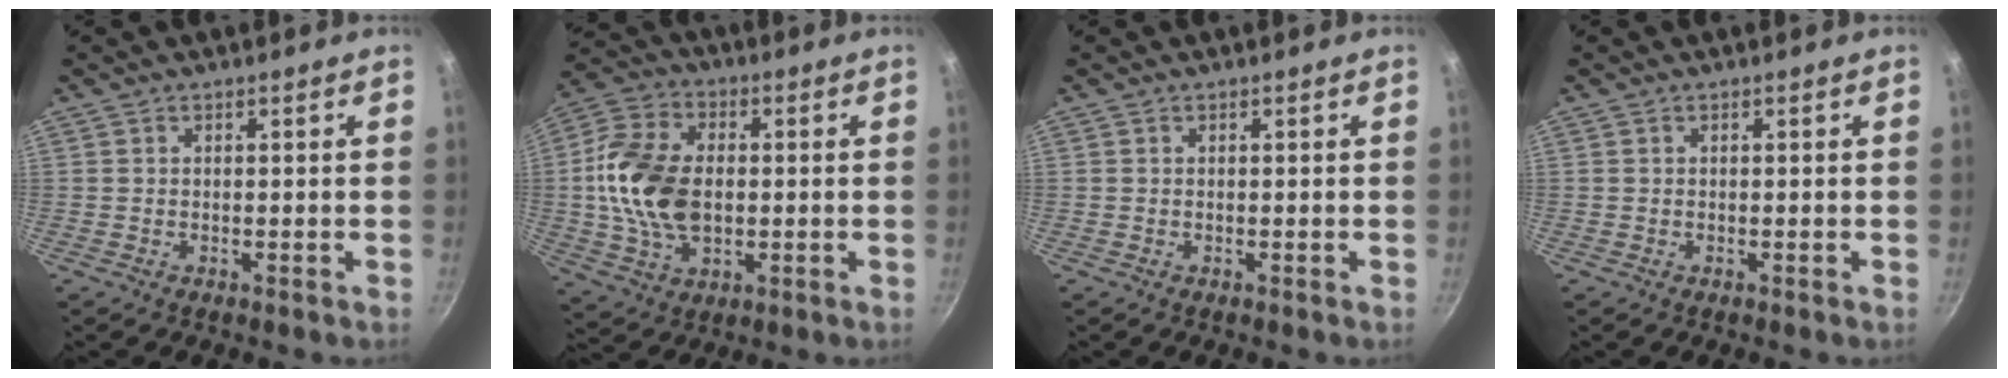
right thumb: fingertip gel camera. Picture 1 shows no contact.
{"total": 16.5, "force": [0.0, 11.0, 12.3], "torque": [-0.218, 0.013, -0.006]}
{"total": 0.0}
{"total": 0.0}